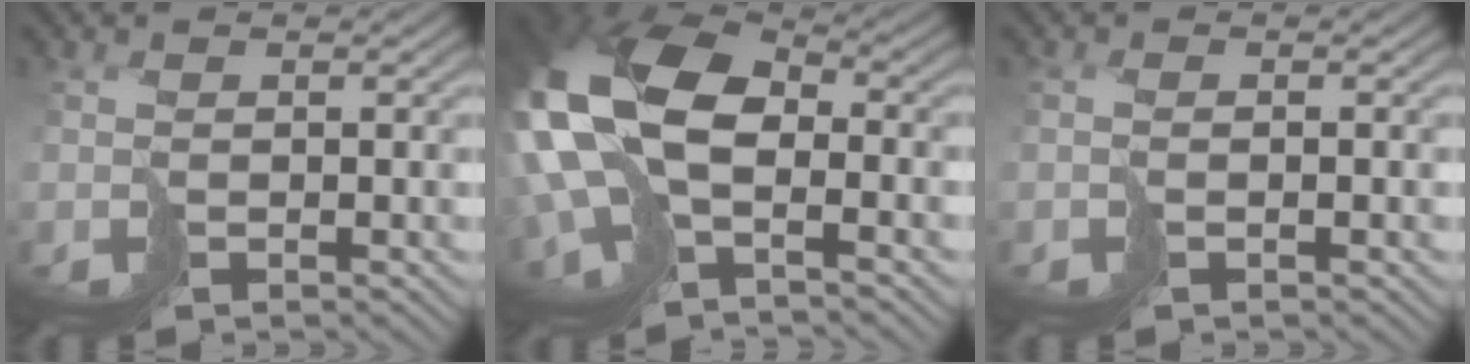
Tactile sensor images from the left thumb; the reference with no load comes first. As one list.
[{"total": 16.8, "force": [-0.2, 10.0, 13.5], "torque": [-0.323, -0.025, 0.026]}, {"total": 1.6, "force": [-0.4, 0.4, 1.5], "torque": [-0.028, -0.002, -0.010]}]